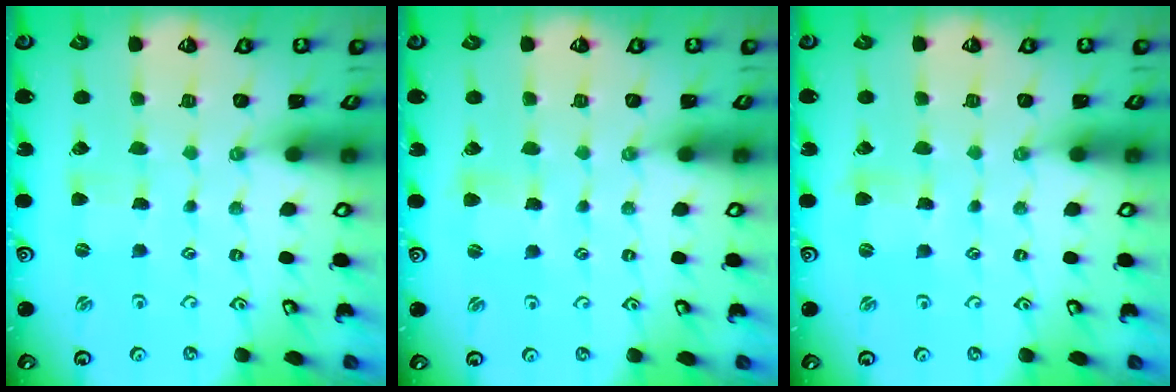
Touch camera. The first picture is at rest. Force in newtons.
{"total": 2.0, "press": 2.0, "slide": 0.4}
{"total": 1.0, "press": 1.0, "slide": 0.2}